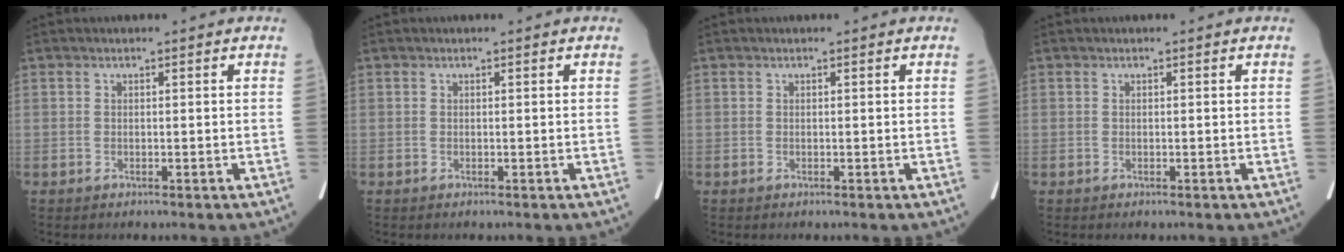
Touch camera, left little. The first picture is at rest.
{"total": 0.0}
{"total": 0.0}
{"total": 0.0}